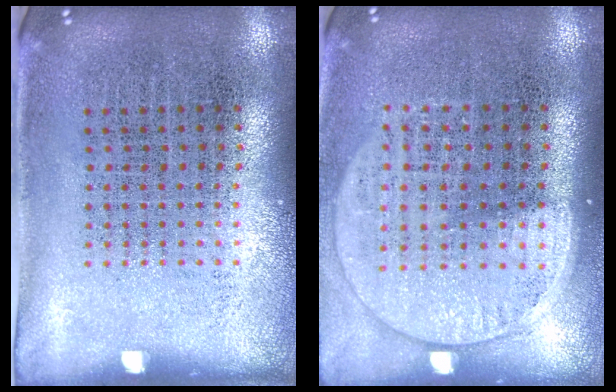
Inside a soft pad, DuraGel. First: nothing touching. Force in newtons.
{"total": 1.5, "press": 1.4, "slide": 0.7}